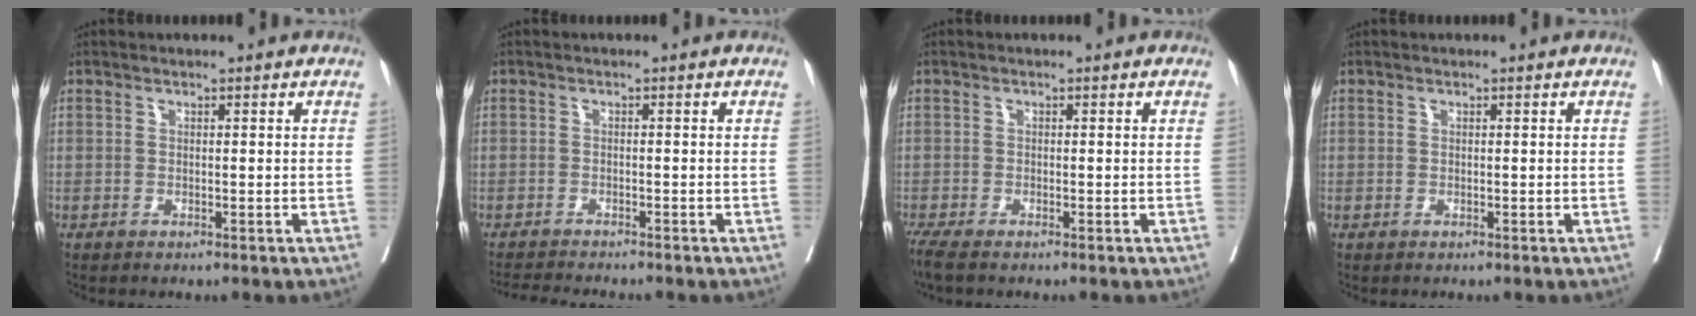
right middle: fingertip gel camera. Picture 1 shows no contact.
{"total": 5.3, "force": [-5.0, -0.1, 1.7], "torque": [-0.021, -0.014, -0.079]}
{"total": 3.0, "force": [-2.5, 0.1, 1.7], "torque": [-0.031, -0.011, -0.047]}
{"total": 0.0}